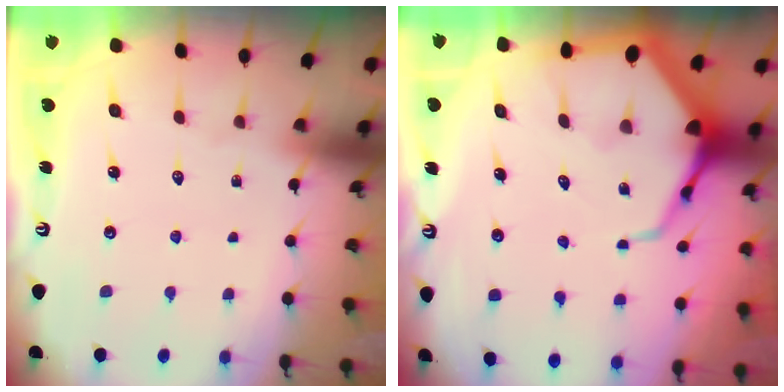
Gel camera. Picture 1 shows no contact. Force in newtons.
{"total": 10.3, "press": 10.3, "slide": 1.1}